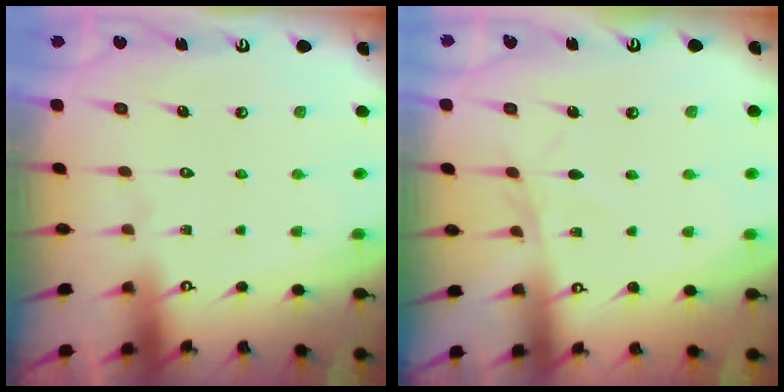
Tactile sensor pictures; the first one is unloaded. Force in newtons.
{"total": 3.1, "press": 3.1, "slide": 0.3}